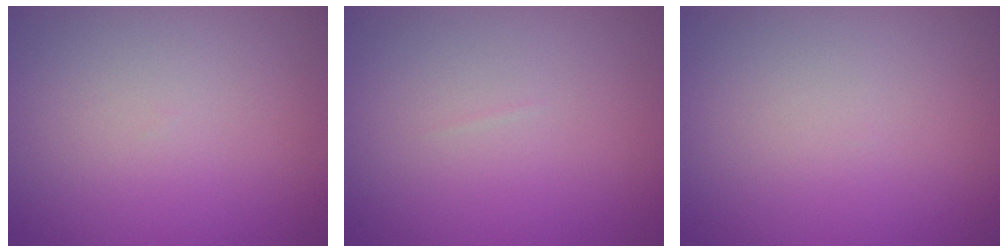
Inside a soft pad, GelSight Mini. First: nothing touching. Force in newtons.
{"total": 0.0}
{"total": 0.0}